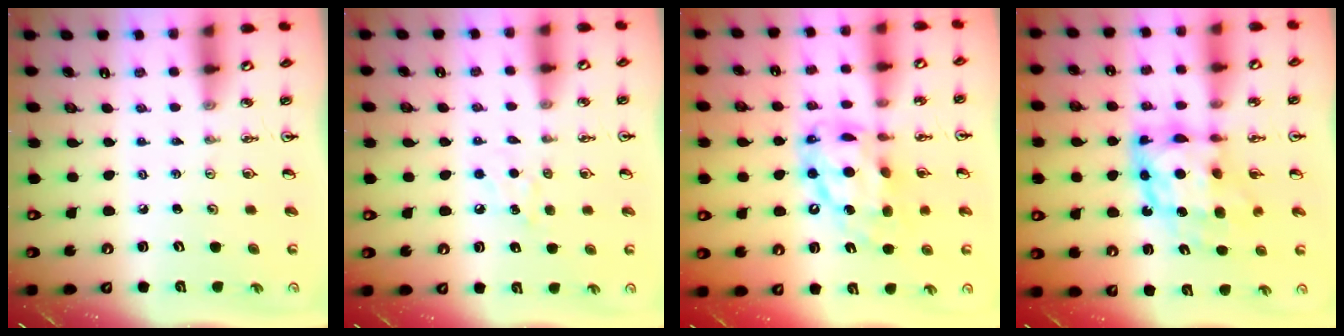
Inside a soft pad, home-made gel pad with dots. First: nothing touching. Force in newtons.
{"total": 5.3, "press": 5.2, "slide": 0.8}
{"total": 15.2, "press": 15.1, "slide": 1.4}
{"total": 11.2, "press": 11.2, "slide": 0.8}